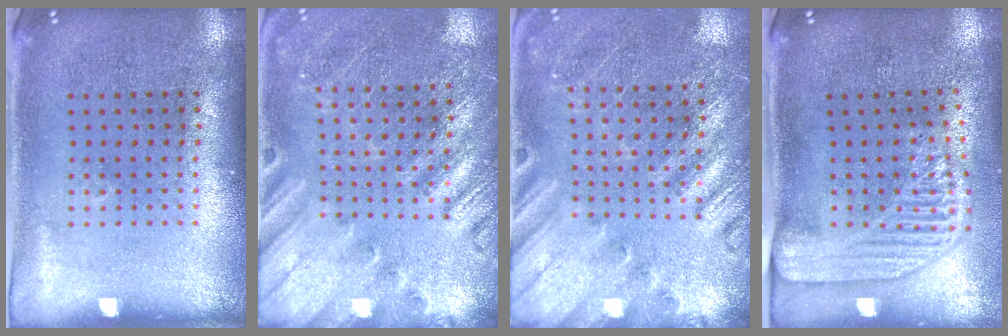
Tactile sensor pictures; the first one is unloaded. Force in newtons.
{"total": 2.3, "press": 2.2, "slide": 0.6}
{"total": 2.3, "press": 2.2, "slide": 0.6}
{"total": 2.2, "press": 1.7, "slide": 1.3}